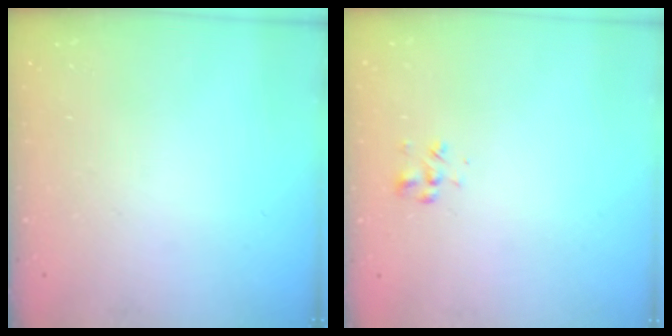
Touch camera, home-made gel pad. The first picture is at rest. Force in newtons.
{"total": 2.3, "press": 2.2, "slide": 0.7}